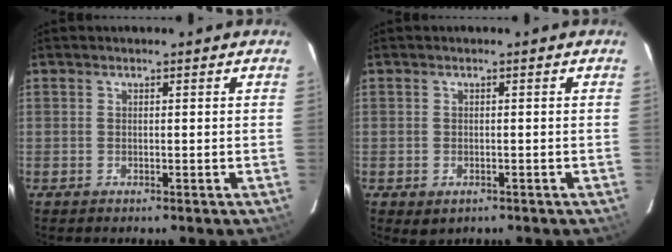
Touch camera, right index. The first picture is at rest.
{"total": 2.0, "force": [-0.8, 1.6, 0.9], "torque": [-0.016, -0.004, -0.008]}